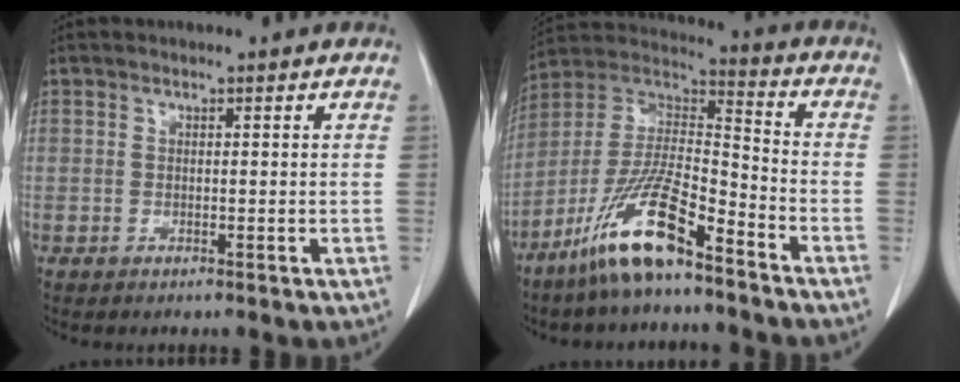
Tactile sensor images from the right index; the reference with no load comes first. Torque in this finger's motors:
{"motor_torque": [1.14, -1.00, 0.47, 0.21]}